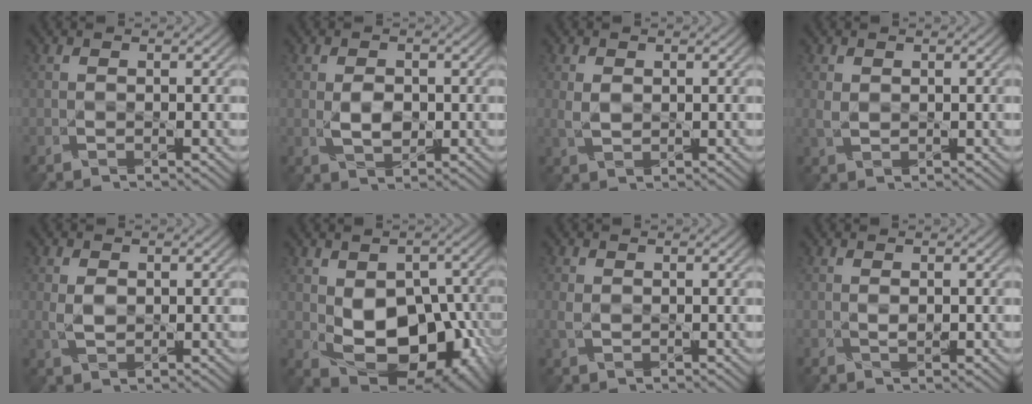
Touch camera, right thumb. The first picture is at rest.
{"total": 2.7, "force": [0.1, 1.6, 2.1], "torque": [-0.049, -0.003, 0.002]}
{"total": 1.9, "force": [0.7, 1.1, 1.3], "torque": [-0.043, 0.000, 0.011]}
{"total": 1.4, "force": [0.7, 0.9, 0.8], "torque": [-0.032, 0.001, 0.012]}
{"total": 2.1, "force": [0.5, 1.3, 1.6], "torque": [-0.048, 0.000, 0.008]}
{"total": 13.4, "force": [-2.3, 9.3, 9.3], "torque": [-0.132, -0.024, -0.028]}
{"total": 1.2, "force": [0.4, 0.7, 0.8], "torque": [-0.033, 0.002, 0.005]}
{"total": 1.4, "force": [0.2, 0.5, 1.3], "torque": [-0.030, -0.004, 0.005]}